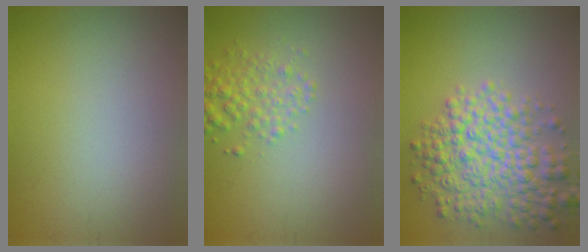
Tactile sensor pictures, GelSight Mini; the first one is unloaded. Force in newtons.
{"total": 2.6, "press": 2.6, "slide": 0.1}
{"total": 6.6, "press": 6.6, "slide": 0.2}